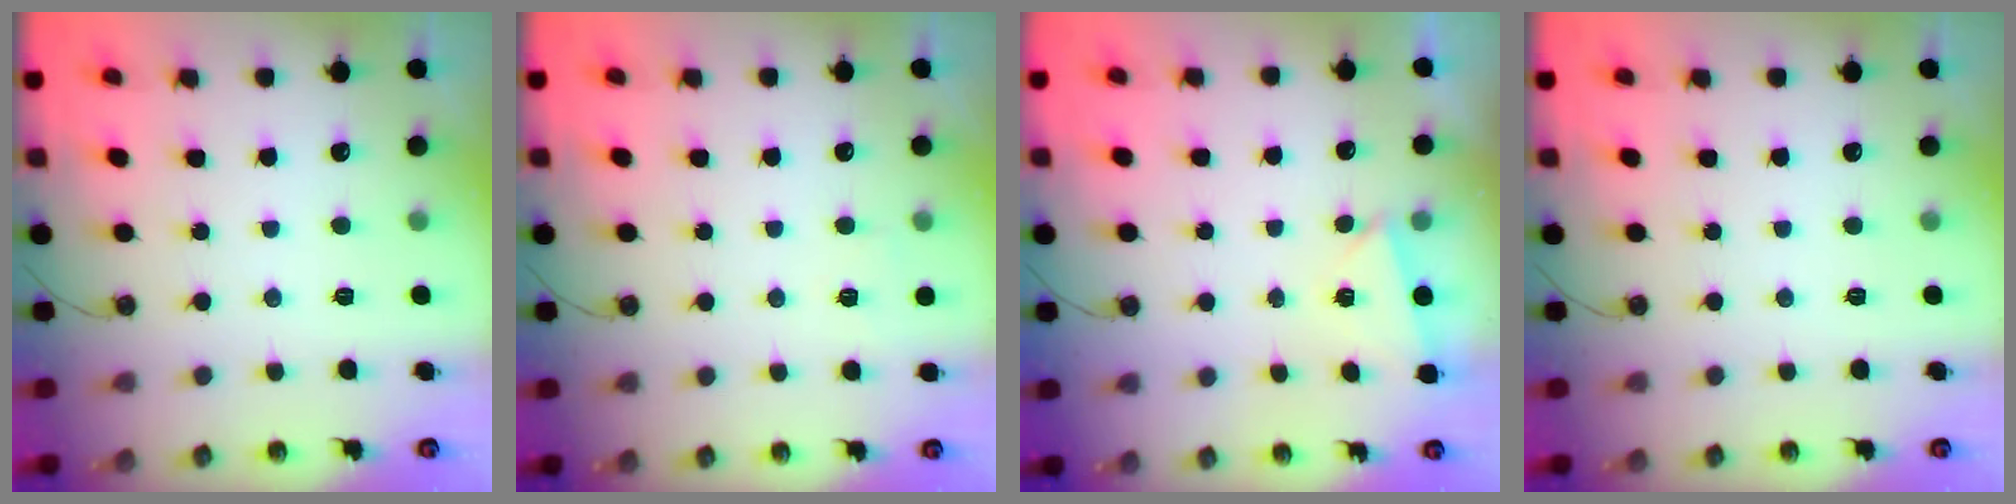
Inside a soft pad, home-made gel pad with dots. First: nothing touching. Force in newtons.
{"total": 4.5, "press": 4.1, "slide": 1.8}
{"total": 2.4, "press": 1.8, "slide": 1.7}
{"total": 0.0}